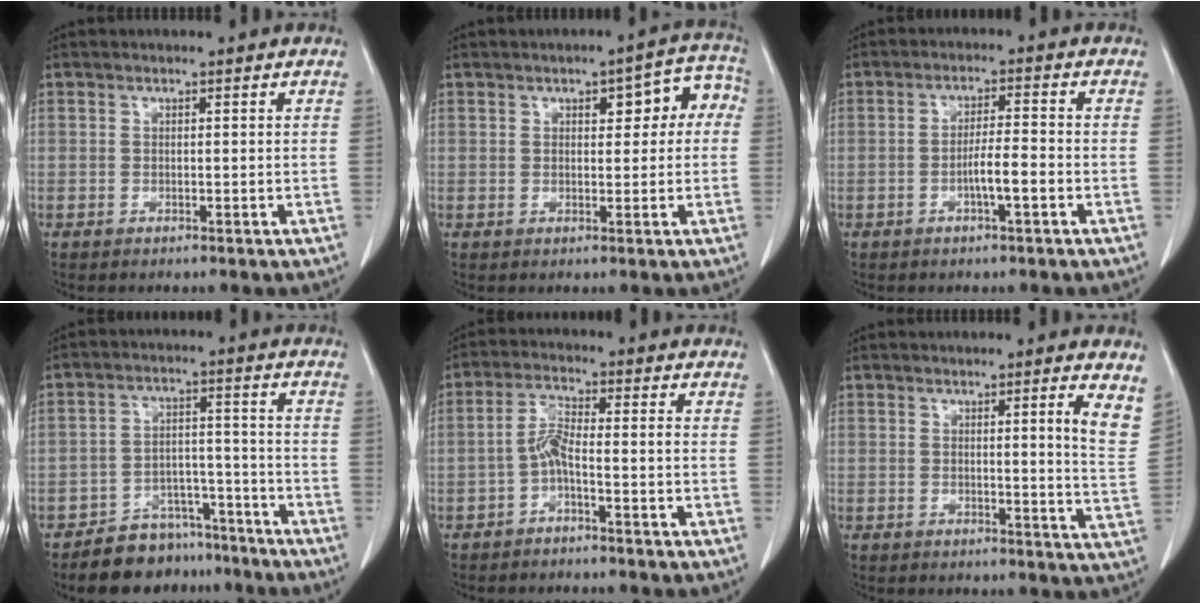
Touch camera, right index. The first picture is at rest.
{"total": 7.9, "force": [1.8, 3.5, 6.8], "torque": [-0.074, 0.038, 0.022]}
{"total": 4.5, "force": [-1.6, 0.6, 4.2], "torque": [-0.078, 0.007, -0.027]}
{"total": 9.6, "force": [-8.0, 5.1, 1.6], "torque": [-0.008, 0.041, -0.124]}
{"total": 4.5, "force": [-2.1, 0.9, 3.9], "torque": [-0.087, 0.014, -0.041]}
{"total": 6.4, "force": [3.4, 0.0, 5.5], "torque": [-0.062, -0.017, 0.032]}